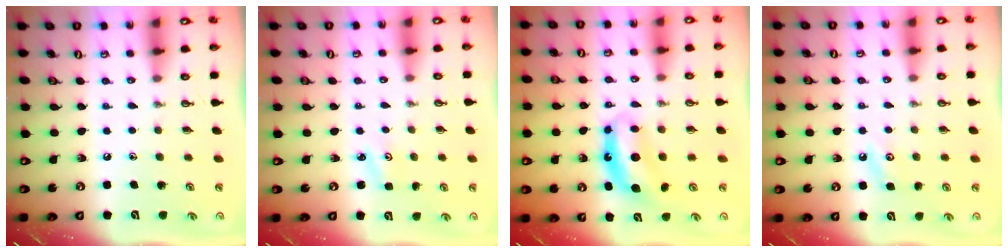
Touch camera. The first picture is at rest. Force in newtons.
{"total": 2.6, "press": 2.6, "slide": 0.3}
{"total": 7.6, "press": 7.6, "slide": 0.6}
{"total": 4.3, "press": 4.3, "slide": 0.6}